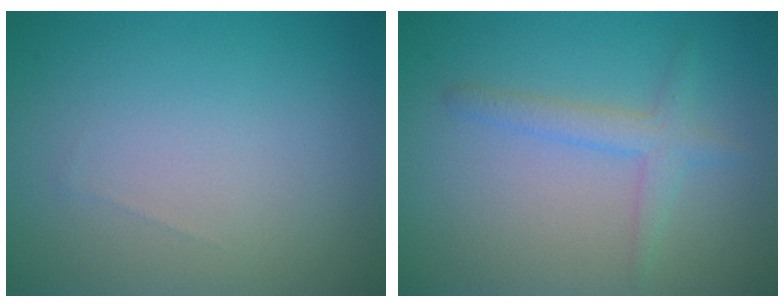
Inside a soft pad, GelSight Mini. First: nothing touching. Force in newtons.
{"total": 2.3, "press": 2.3, "slide": 0.1}